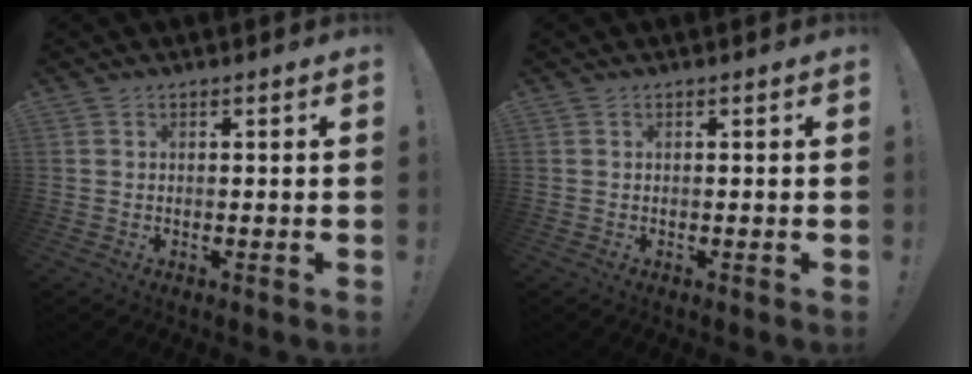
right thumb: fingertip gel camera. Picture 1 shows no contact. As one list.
[{"total": 0.0}]